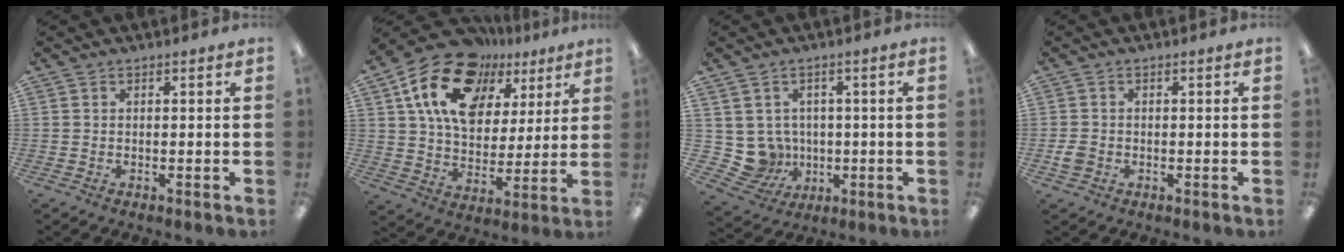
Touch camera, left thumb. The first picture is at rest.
{"total": 19.3, "force": [10.6, 12.6, 10.0], "torque": [-0.186, -0.036, 0.197]}
{"total": 7.4, "force": [0.7, 7.2, 1.6], "torque": [-0.072, -0.008, 0.024]}
{"total": 2.2, "force": [-0.5, 1.9, 1.1], "torque": [-0.016, 0.004, -0.009]}